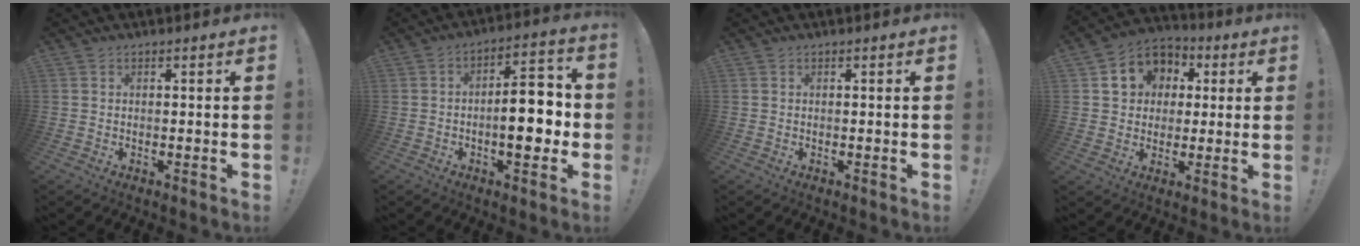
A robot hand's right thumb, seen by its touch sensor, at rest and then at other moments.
{"total": 13.3, "force": [-1.8, 6.0, 11.8], "torque": [-0.159, 0.012, -0.036]}
{"total": 0.0}
{"total": 10.2, "force": [2.4, 9.3, 3.4], "torque": [-0.046, -0.003, 0.052]}